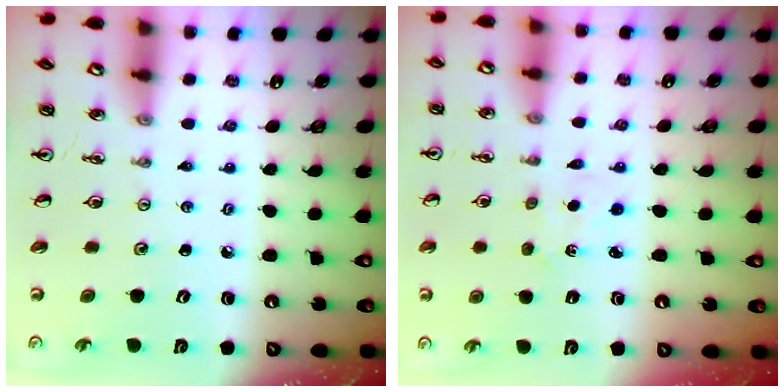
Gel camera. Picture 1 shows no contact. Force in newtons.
{"total": 1.4, "press": 1.4, "slide": 0.2}